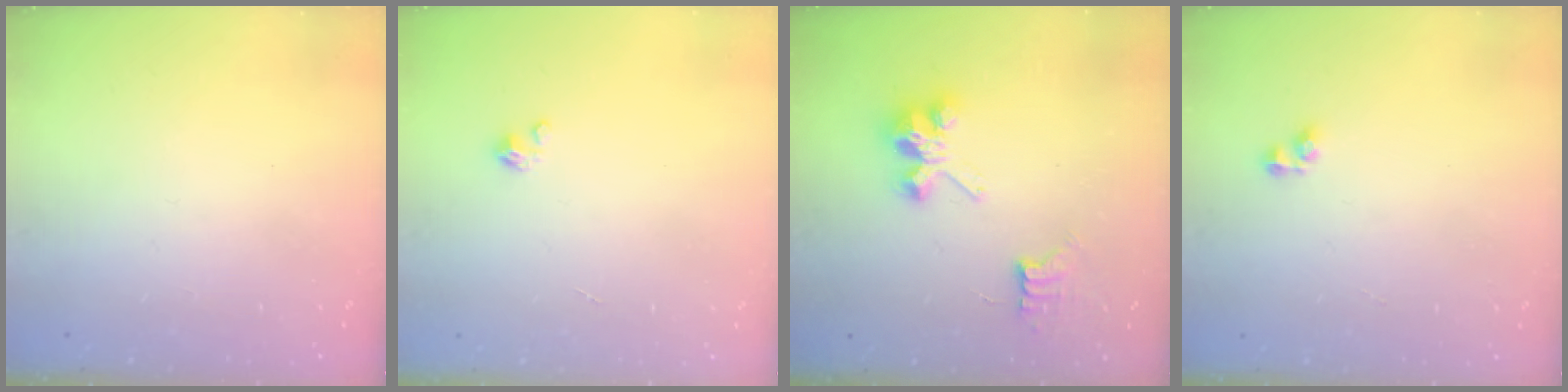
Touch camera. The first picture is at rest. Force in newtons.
{"total": 1.4, "press": 1.4, "slide": 0.3}
{"total": 7.9, "press": 7.9, "slide": 0.6}
{"total": 2.5, "press": 2.5, "slide": 0.1}